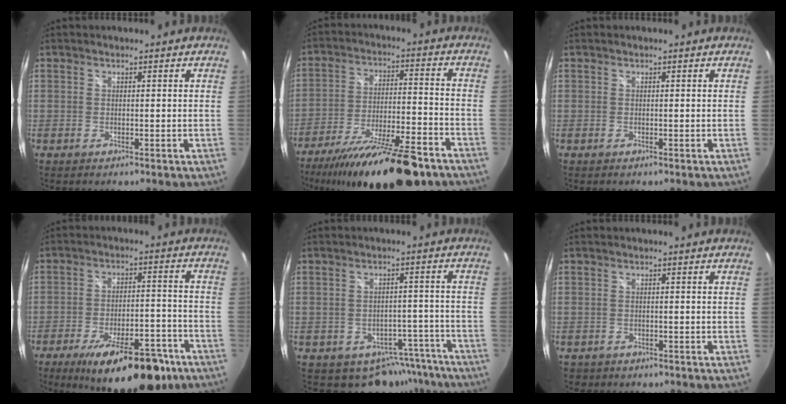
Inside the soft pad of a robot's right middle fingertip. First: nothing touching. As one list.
[{"total": 22.5, "force": [-17.5, 4.3, 13.6], "torque": [-0.239, -0.047, -0.268]}, {"total": 0.0}, {"total": 19.1, "force": [-12.9, 6.0, 12.8], "torque": [-0.197, -0.021, -0.180]}, {"total": 8.9, "force": [-7.2, 5.0, 1.3], "torque": [-0.008, 0.028, -0.069]}, {"total": 1.3, "force": [-0.9, 0.8, 0.4], "torque": [-0.012, -0.007, -0.013]}]